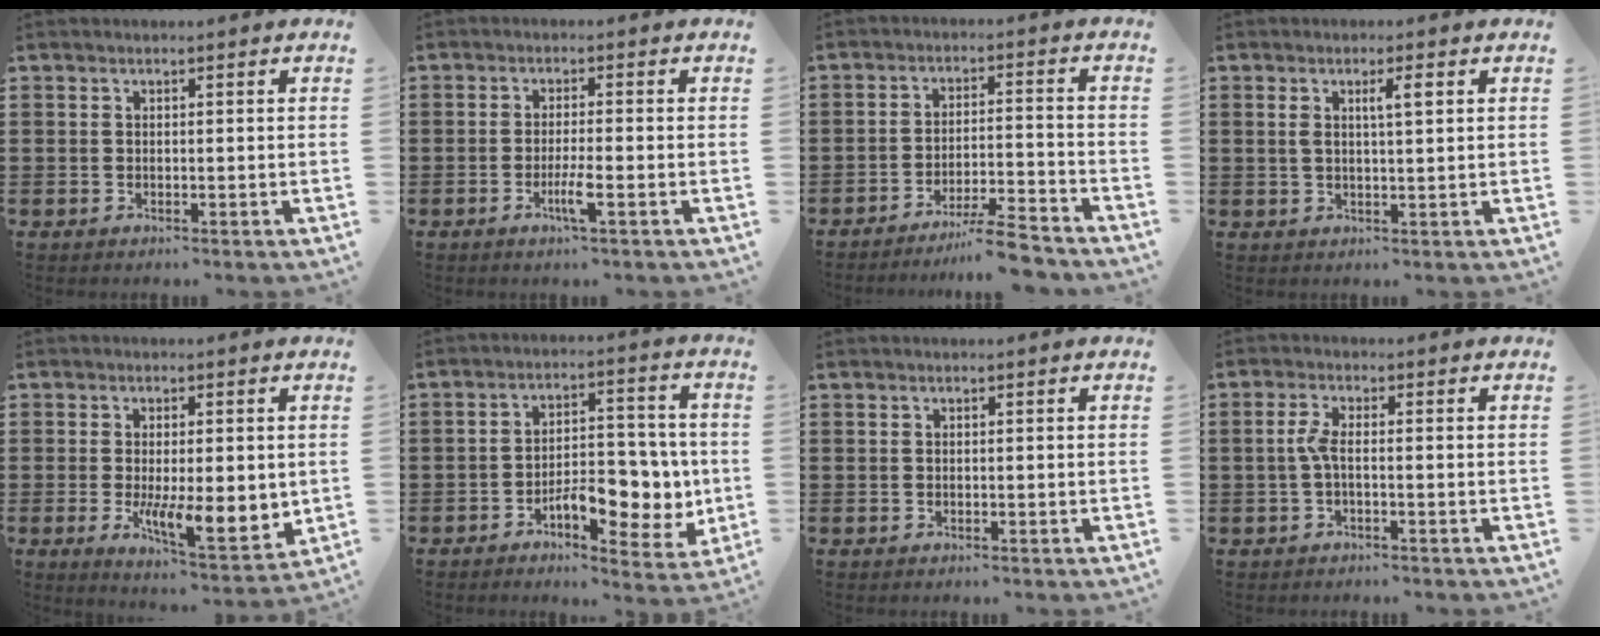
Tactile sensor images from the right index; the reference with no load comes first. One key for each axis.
{"total": 3.5, "fx": -1.6, "fy": 0.1, "fz": 3.1, "tx": -0.059, "ty": -0.009, "tz": -0.031}
{"total": 6.4, "fx": -5.7, "fy": -0.3, "fz": 2.9, "tx": -0.052, "ty": -0.008, "tz": -0.108}
{"total": 3.0, "fx": 1.0, "fy": 0.6, "fz": 2.8, "tx": -0.056, "ty": 0.006, "tz": 0.014}
{"total": 8.1, "fx": -0.9, "fy": 3.1, "fz": 7.4, "tx": -0.130, "ty": -0.007, "tz": -0.010}
{"total": 9.2, "fx": -2.8, "fy": 4.8, "fz": 7.3, "tx": -0.088, "ty": 0.001, "tz": -0.047}
{"total": 0.0}
{"total": 2.9, "fx": -0.5, "fy": 0.7, "fz": 2.8, "tx": -0.068, "ty": -0.003, "tz": -0.015}